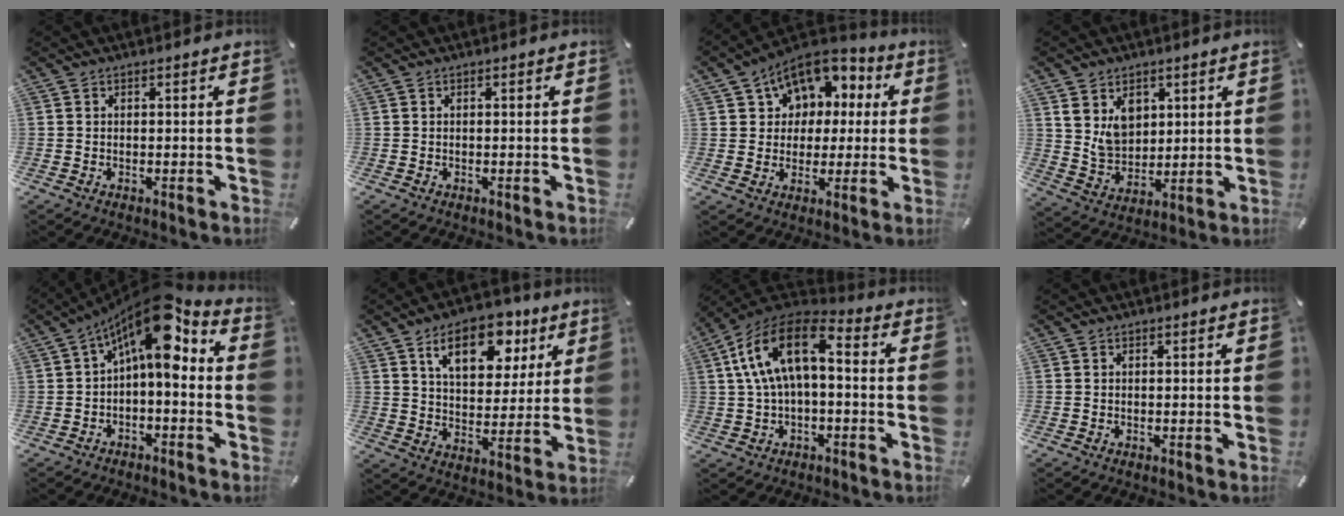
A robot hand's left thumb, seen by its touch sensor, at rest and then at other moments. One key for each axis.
{"total": 0.0}
{"total": 10.9, "fx": 5.2, "fy": 8.8, "fz": 3.6, "tx": -0.059, "ty": -0.033, "tz": 0.099}
{"total": 8.1, "fx": 3.9, "fy": 6.6, "fz": 2.5, "tx": -0.058, "ty": -0.019, "tz": 0.072}
{"total": 12.5, "fx": 4.1, "fy": 5.3, "fz": 10.6, "tx": -0.176, "ty": -0.027, "tz": 0.068}
{"total": 15.4, "fx": 8.4, "fy": 8.9, "fz": 9.3, "tx": -0.131, "ty": -0.029, "tz": 0.143}
{"total": 13.8, "fx": 2.6, "fy": 7.4, "fz": 11.3, "tx": -0.242, "ty": 0.001, "tz": 0.046}
{"total": 0.0}